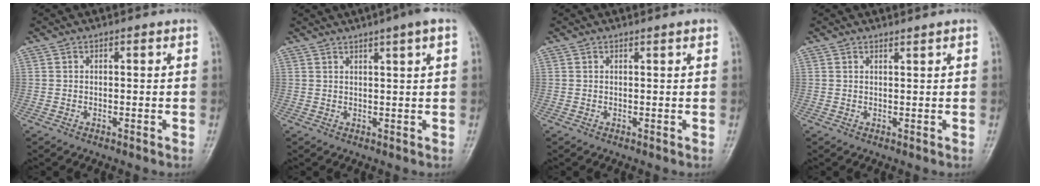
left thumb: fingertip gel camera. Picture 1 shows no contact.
{"total": 4.8, "force": [2.9, 0.1, 3.8], "torque": [-0.055, 0.010, 0.044]}
{"total": 0.7, "force": [0.5, 0.0, 0.5], "torque": [-0.007, -0.002, 0.006]}
{"total": 0.6, "force": [0.6, -0.1, 0.2], "torque": [-0.006, -0.007, 0.012]}